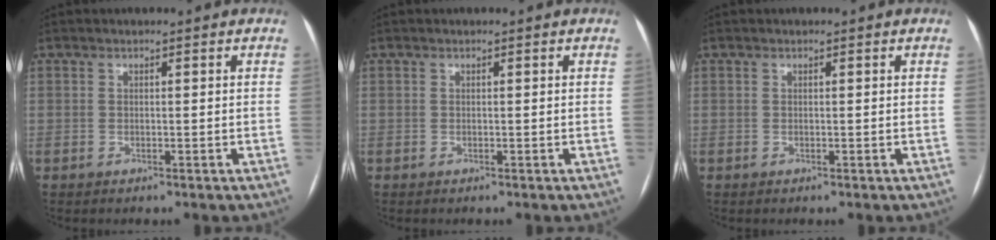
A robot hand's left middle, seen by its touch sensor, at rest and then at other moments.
{"total": 0.0}
{"total": 0.0}